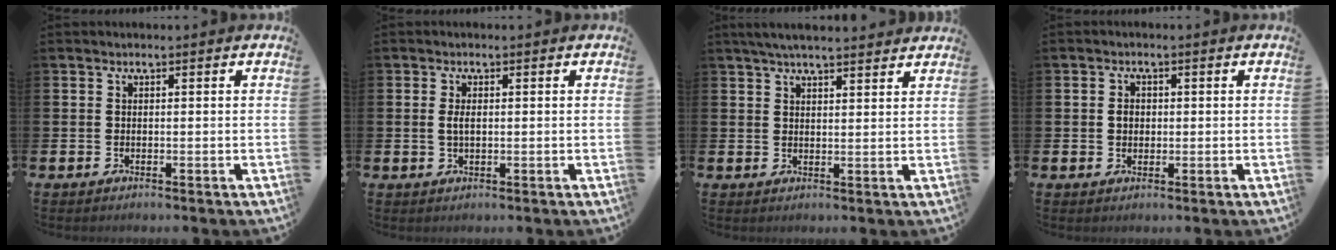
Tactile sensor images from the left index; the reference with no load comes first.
{"total": 1.7, "force": [0.2, 0.8, 1.5], "torque": [-0.026, 0.003, 0.000]}
{"total": 4.1, "force": [3.9, 0.4, 1.4], "torque": [-0.036, -0.007, 0.071]}
{"total": 1.8, "force": [0.3, 1.5, 0.9], "torque": [0.002, 0.001, -0.001]}